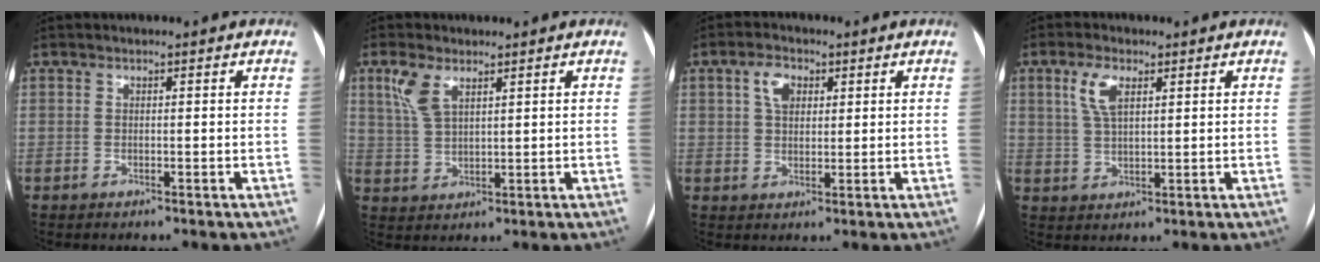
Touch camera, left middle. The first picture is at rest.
{"total": 4.9, "force": [2.8, 2.0, 3.5], "torque": [-0.087, 0.013, 0.065]}
{"total": 4.3, "force": [1.7, 2.7, 2.8], "torque": [-0.056, 0.015, 0.032]}
{"total": 4.9, "force": [2.2, 1.8, 4.0], "torque": [-0.087, 0.009, 0.047]}